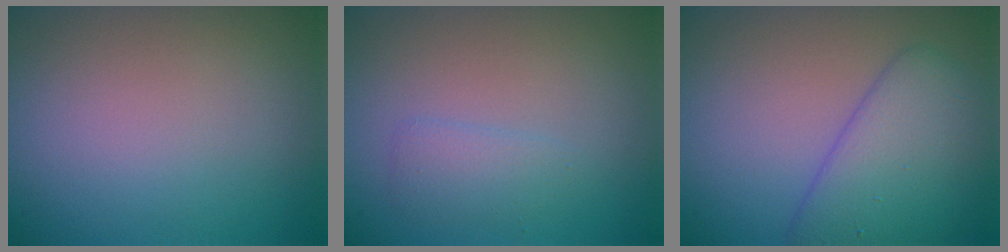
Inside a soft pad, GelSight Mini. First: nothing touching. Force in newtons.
{"total": 1.4, "press": 1.4, "slide": 0.2}
{"total": 5.4, "press": 5.4, "slide": 0.2}